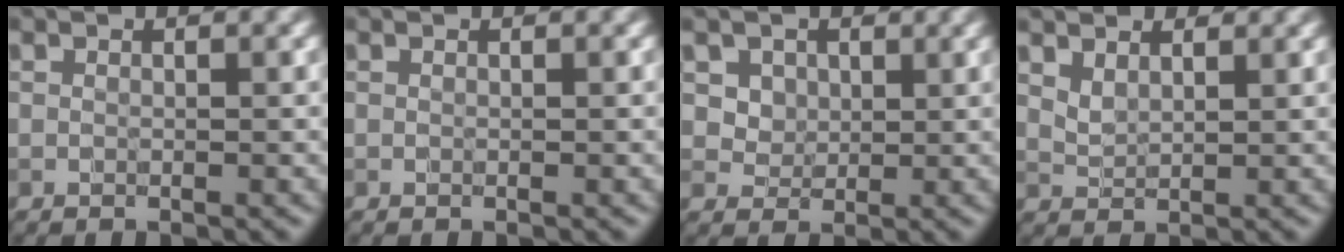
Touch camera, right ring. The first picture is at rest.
{"total": 0.0}
{"total": 4.1, "force": [2.3, 3.0, 1.6], "torque": [-0.045, -0.001, 0.044]}
{"total": 3.3, "force": [2.7, 1.5, 1.3], "torque": [-0.045, 0.003, 0.052]}